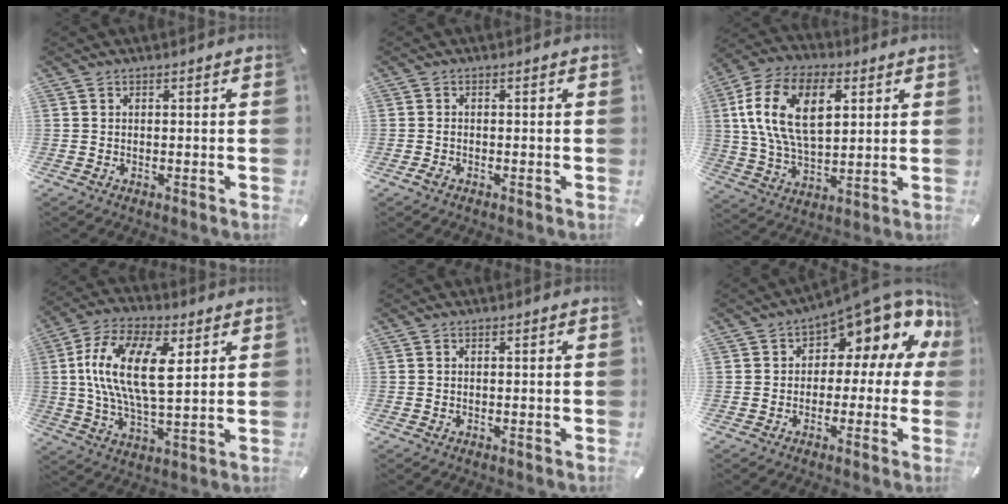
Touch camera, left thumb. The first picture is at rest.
{"total": 0.9, "force": [-0.6, 0.4, 0.5], "torque": [-0.010, -0.001, -0.010]}
{"total": 17.1, "force": [5.1, 9.9, 12.9], "torque": [-0.288, 0.004, 0.086]}
{"total": 16.1, "force": [4.3, 7.2, 13.7], "torque": [-0.284, 0.001, 0.074]}
{"total": 0.0}
{"total": 11.1, "force": [7.0, 5.0, 7.0], "torque": [-0.099, -0.067, 0.118]}